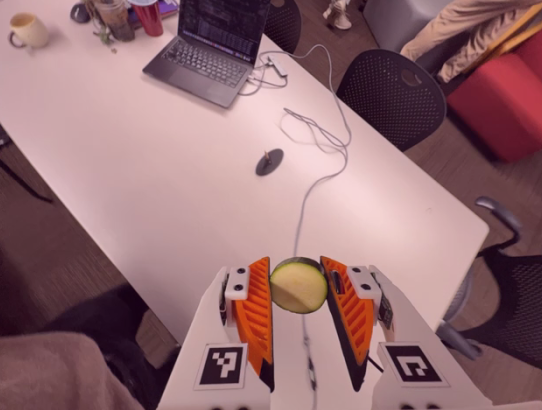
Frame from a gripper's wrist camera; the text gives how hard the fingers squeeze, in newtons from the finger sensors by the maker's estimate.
{"total": 9.4, "left": 9.6, "right": 9.3}